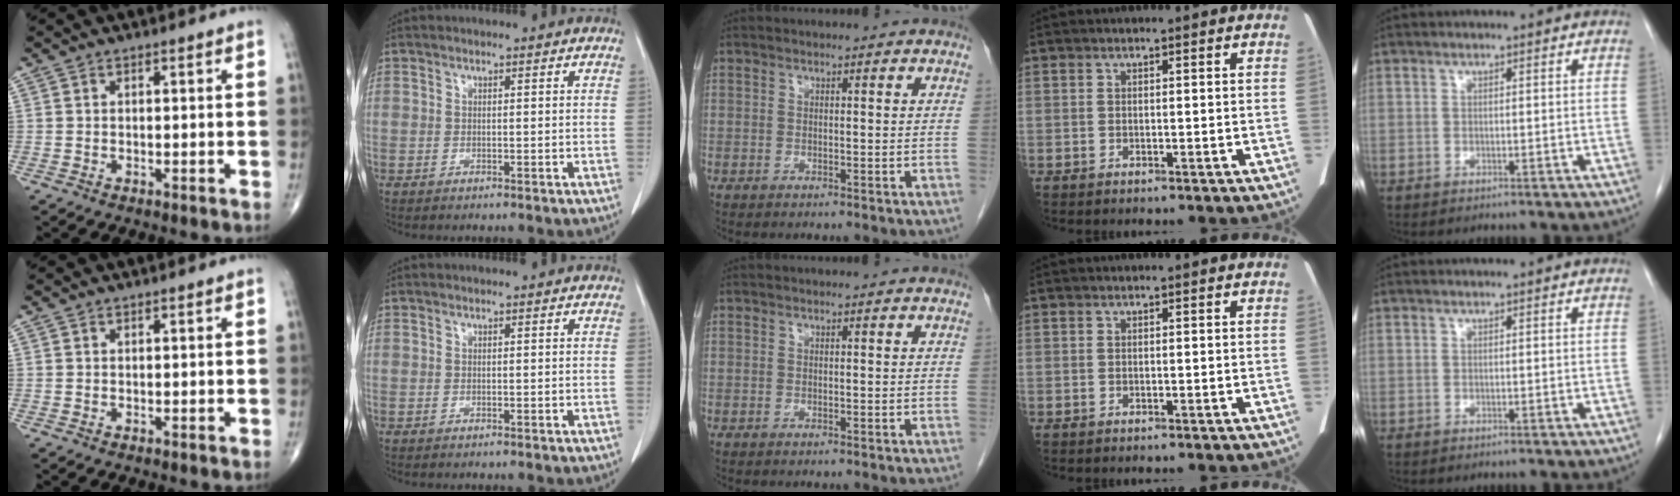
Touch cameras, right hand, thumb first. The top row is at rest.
{}